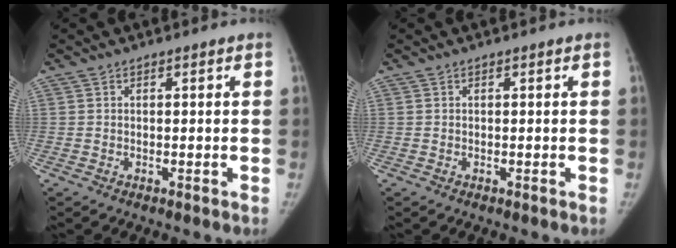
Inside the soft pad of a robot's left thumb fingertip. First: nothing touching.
{"total": 0.0}